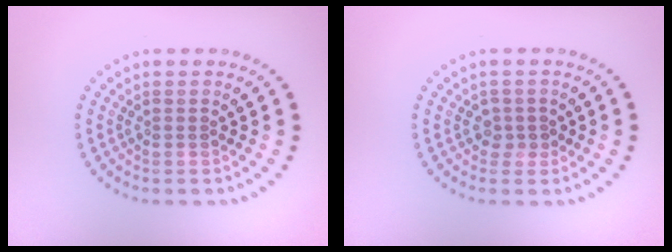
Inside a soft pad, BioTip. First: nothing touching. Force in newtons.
{"total": 1.3, "press": 1.0, "slide": 0.9}